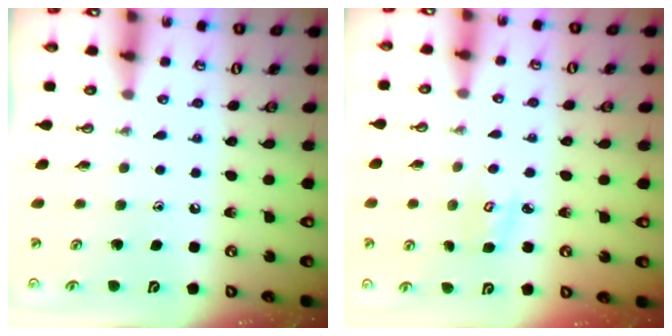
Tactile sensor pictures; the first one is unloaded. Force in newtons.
{"total": 3.4, "press": 3.4, "slide": 0.4}